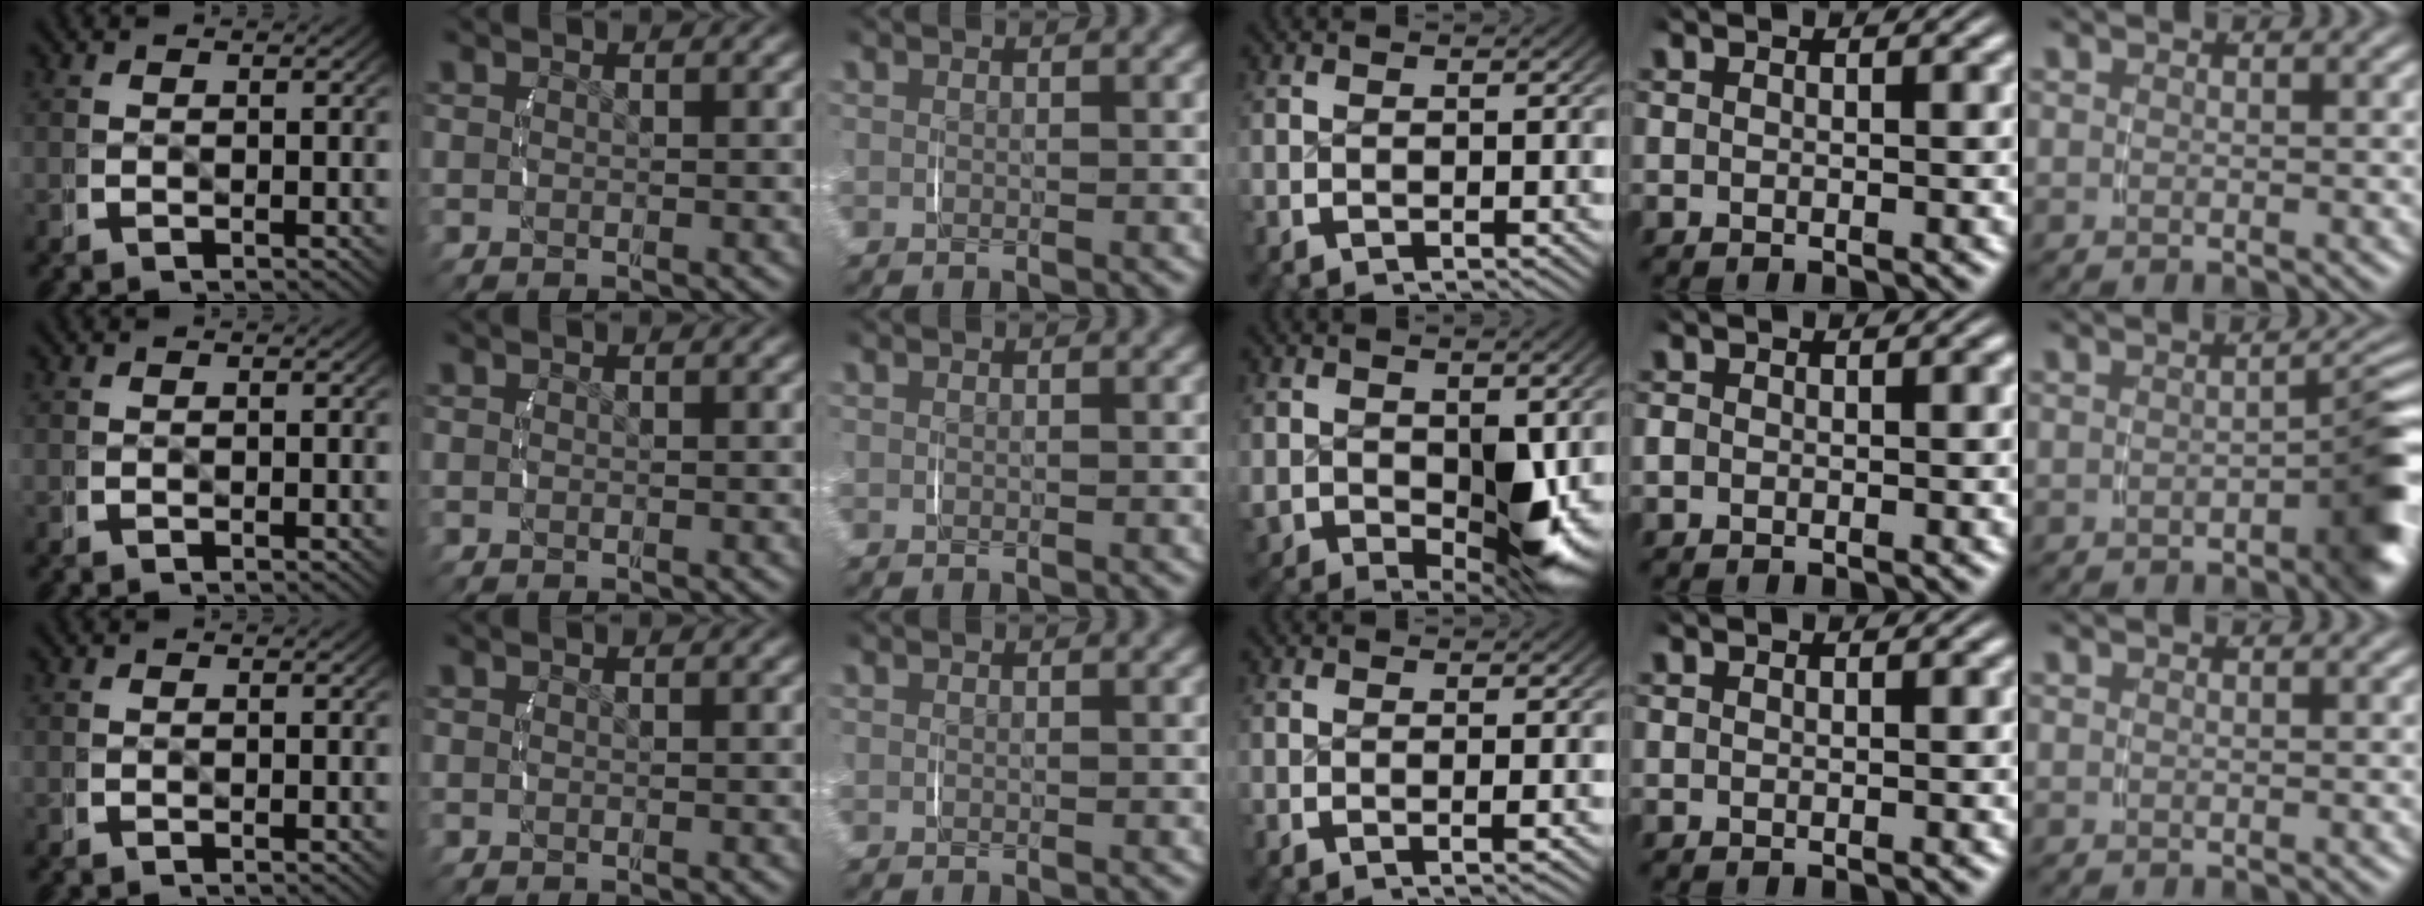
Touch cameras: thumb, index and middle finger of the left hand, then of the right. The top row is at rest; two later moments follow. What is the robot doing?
{"motion": "lift_and_place", "object": "jar lid"}